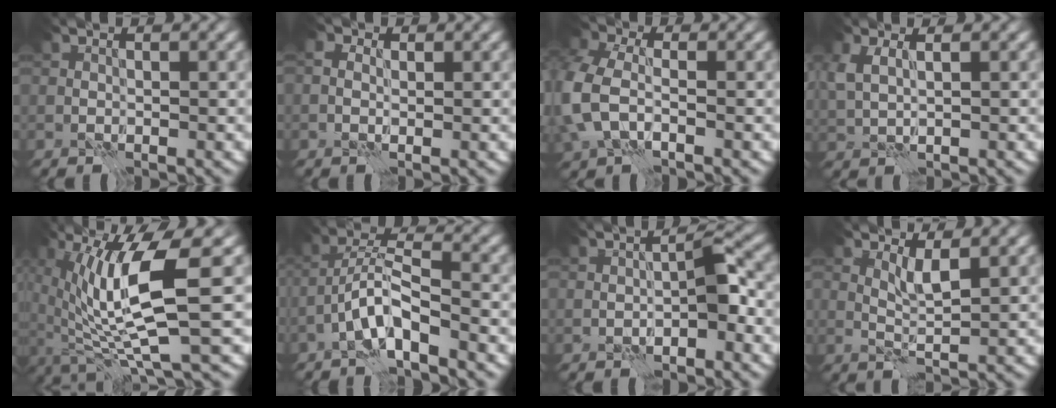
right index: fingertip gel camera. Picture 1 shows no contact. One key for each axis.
{"total": 1.2, "fx": 0.2, "fy": 0.8, "fz": 0.8, "tx": -0.013, "ty": 0.008, "tz": -0.003}
{"total": 6.4, "fx": -1.4, "fy": 4.2, "fz": 4.5, "tx": -0.139, "ty": -0.002, "tz": -0.036}
{"total": 2.4, "fx": 1.7, "fy": 0.4, "fz": 1.6, "tx": -0.038, "ty": 0.004, "tz": 0.037}
{"total": 8.8, "fx": 1.1, "fy": 1.1, "fz": 8.6, "tx": -0.150, "ty": -0.009, "tz": 0.024}
{"total": 4.4, "fx": -2.7, "fy": 0.5, "fz": 3.4, "tx": -0.063, "ty": 0.016, "tz": -0.058}
{"total": 2.4, "fx": -0.5, "fy": 0.4, "fz": 2.4, "tx": -0.034, "ty": 0.012, "tz": -0.013}
{"total": 2.0, "fx": 1.5, "fy": -0.5, "fz": 1.2, "tx": -0.022, "ty": -0.002, "tz": 0.030}